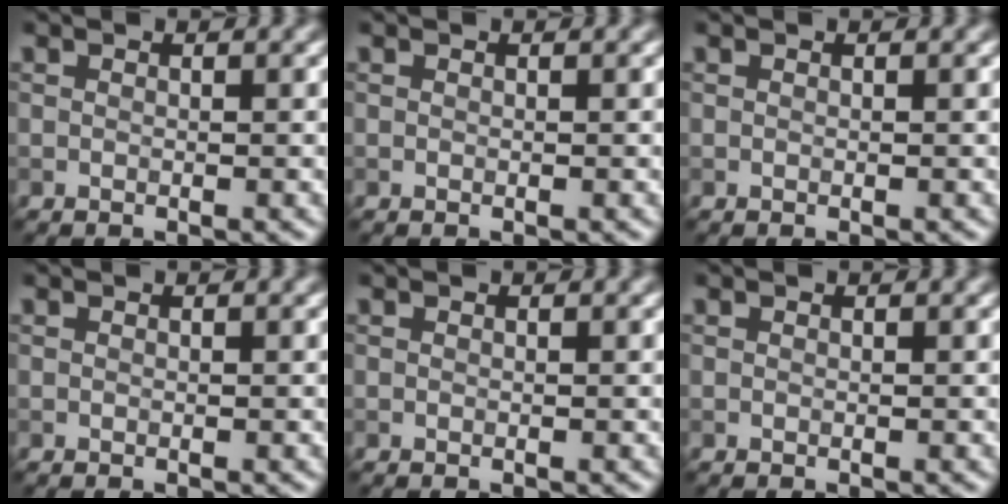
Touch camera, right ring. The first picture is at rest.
{"total": 0.0}
{"total": 0.0}
{"total": 0.0}
{"total": 0.0}
{"total": 0.0}